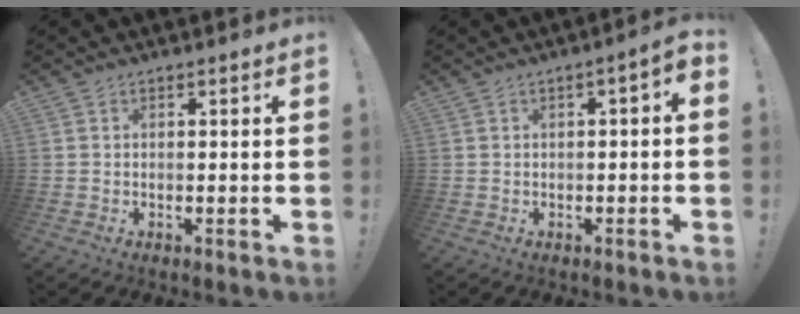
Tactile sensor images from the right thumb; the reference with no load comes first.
{"total": 4.2, "force": [0.3, 0.7, 4.1], "torque": [-0.059, -0.006, 0.002]}